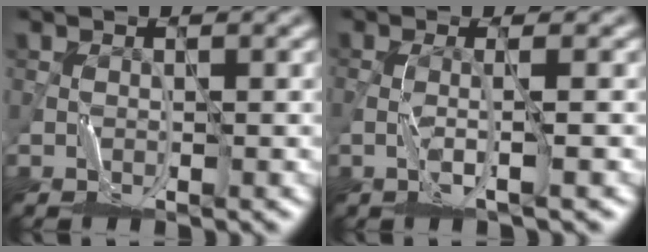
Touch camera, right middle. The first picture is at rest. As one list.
[{"total": 1.6, "force": [-0.1, 0.0, 1.6], "torque": [-0.028, -0.003, -0.007]}]